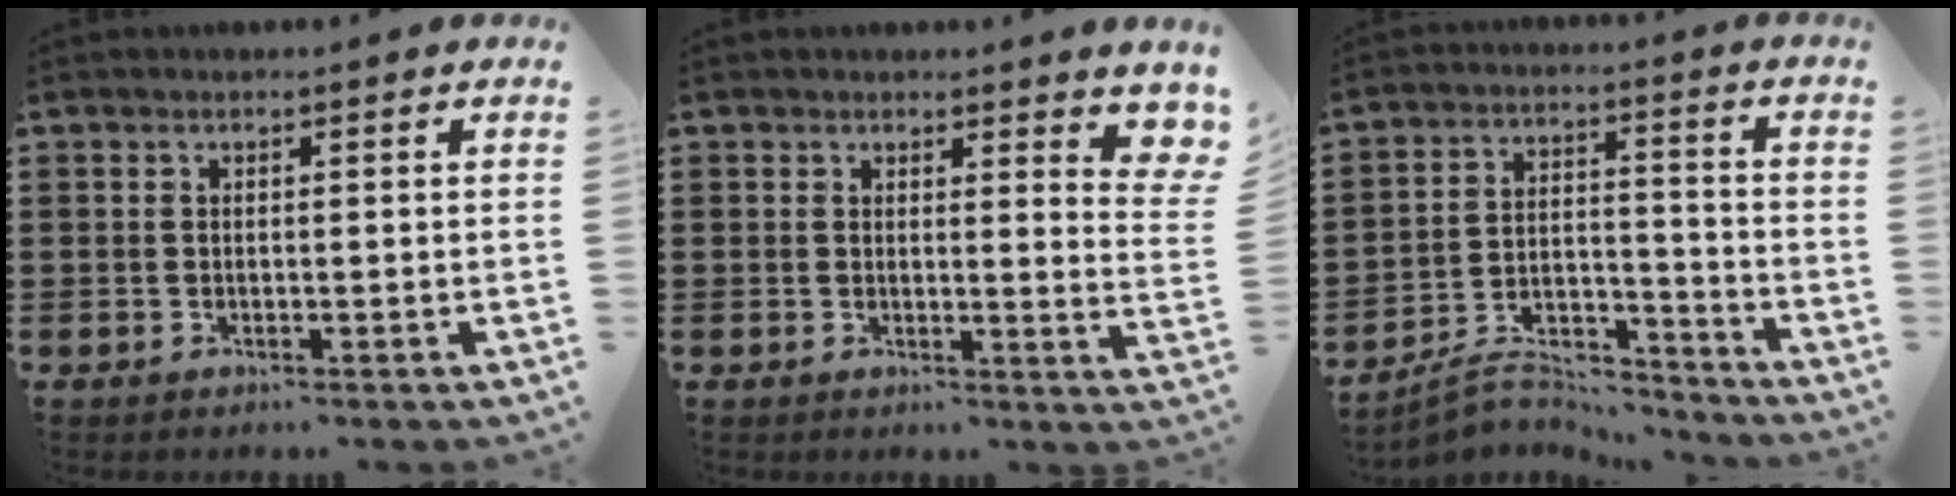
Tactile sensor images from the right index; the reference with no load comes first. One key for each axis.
{"total": 2.3, "fx": 2.1, "fy": 0.7, "fz": 0.7, "tx": 0.003, "ty": -0.007, "tz": 0.036}
{"total": 7.0, "fx": -6.7, "fy": 1.5, "fz": 1.3, "tx": -0.029, "ty": 0.015, "tz": -0.130}